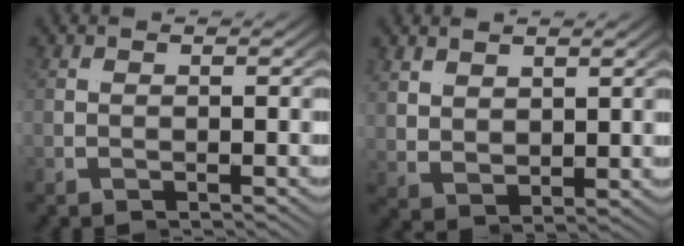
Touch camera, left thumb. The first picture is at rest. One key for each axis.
{"total": 1.8, "fx": 1.7, "fy": -0.4, "fz": -0.4, "tx": 0.008, "ty": 0.006, "tz": 0.030}